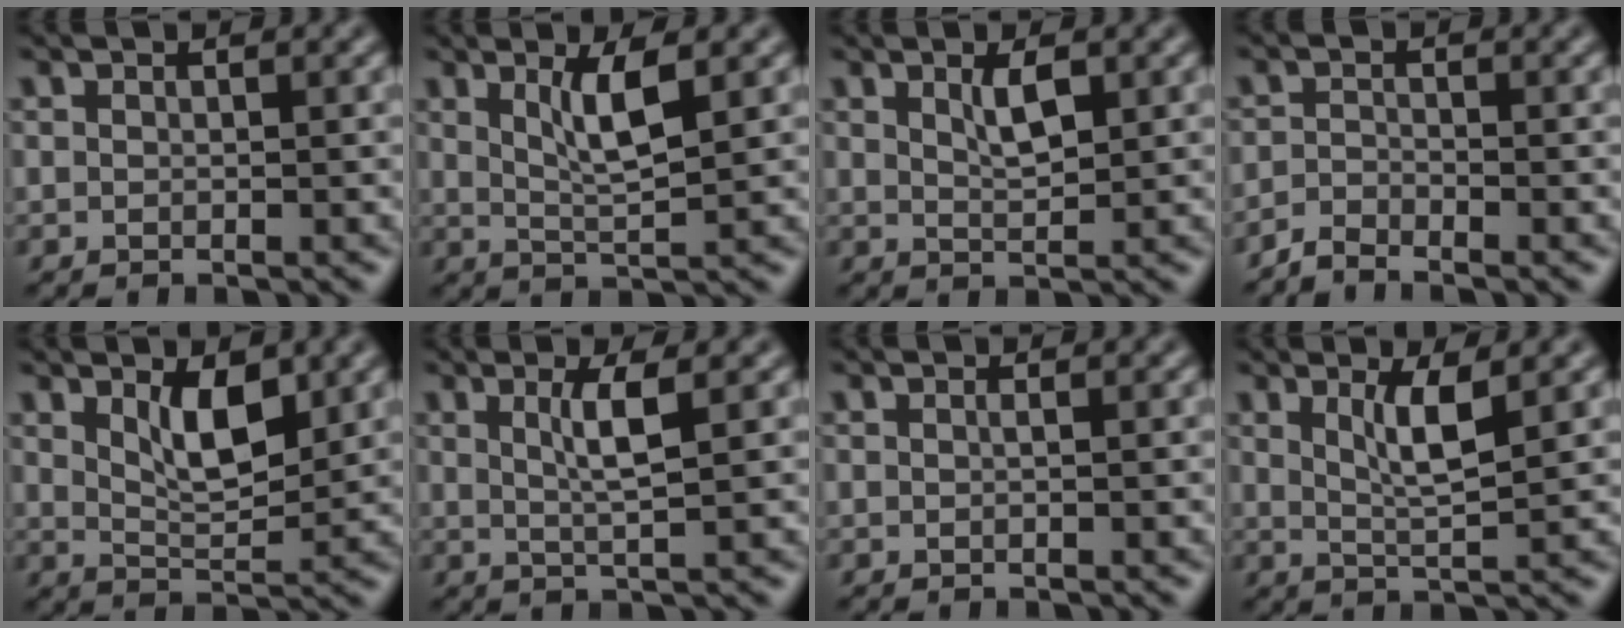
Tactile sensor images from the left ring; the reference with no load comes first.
{"total": 3.6, "force": [1.4, 0.7, 3.2], "torque": [-0.058, -0.005, 0.029]}
{"total": 2.2, "force": [1.1, 0.6, 1.8], "torque": [-0.033, -0.002, 0.020]}
{"total": 1.7, "force": [-1.6, 0.2, 0.4], "torque": [-0.009, -0.001, -0.039]}
{"total": 3.9, "force": [1.8, 1.5, 3.2], "torque": [-0.059, -0.005, 0.034]}
{"total": 3.0, "force": [0.9, 0.5, 2.8], "torque": [-0.049, -0.003, 0.016]}
{"total": 0.0}
{"total": 3.2, "force": [1.3, 0.6, 2.9], "torque": [-0.052, -0.006, 0.026]}